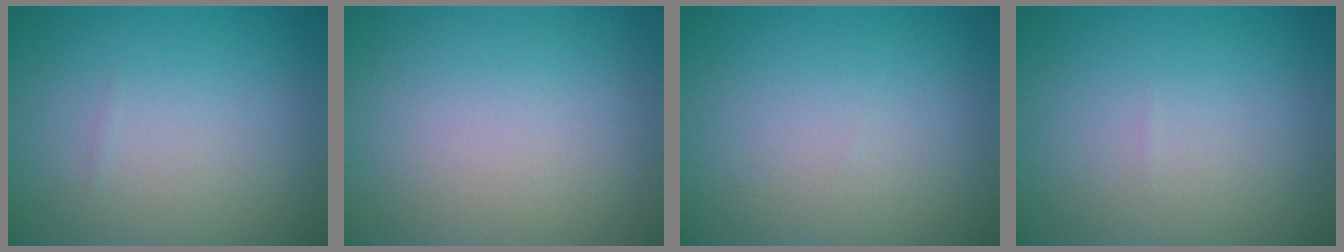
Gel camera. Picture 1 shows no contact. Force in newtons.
{"total": 0.0}
{"total": 0.0}
{"total": 0.0}